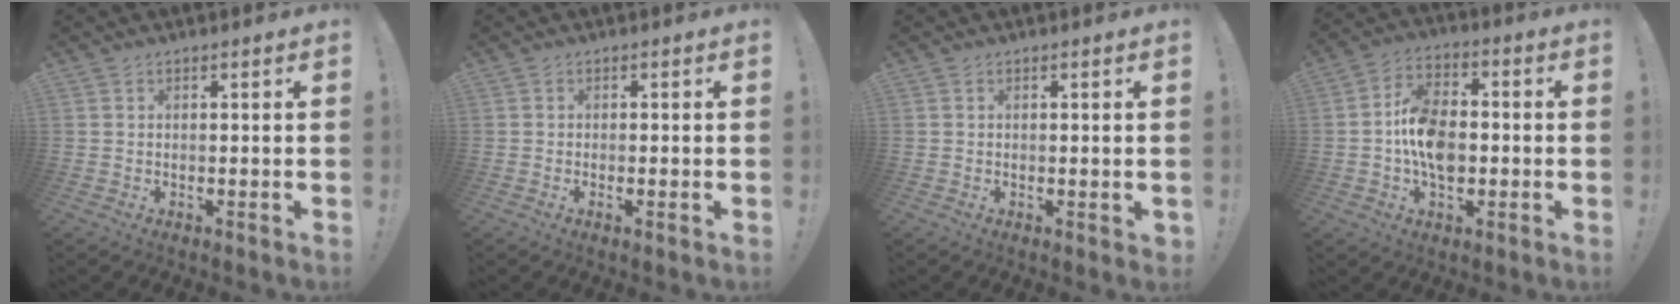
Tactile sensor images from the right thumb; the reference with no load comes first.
{"total": 1.5, "force": [-0.4, 0.0, 1.4], "torque": [-0.022, -0.003, -0.008]}
{"total": 0.8, "force": [0.3, 0.4, 0.6], "torque": [-0.010, 0.000, 0.005]}
{"total": 13.1, "force": [-2.3, 8.9, 9.4], "torque": [-0.156, 0.017, -0.039]}